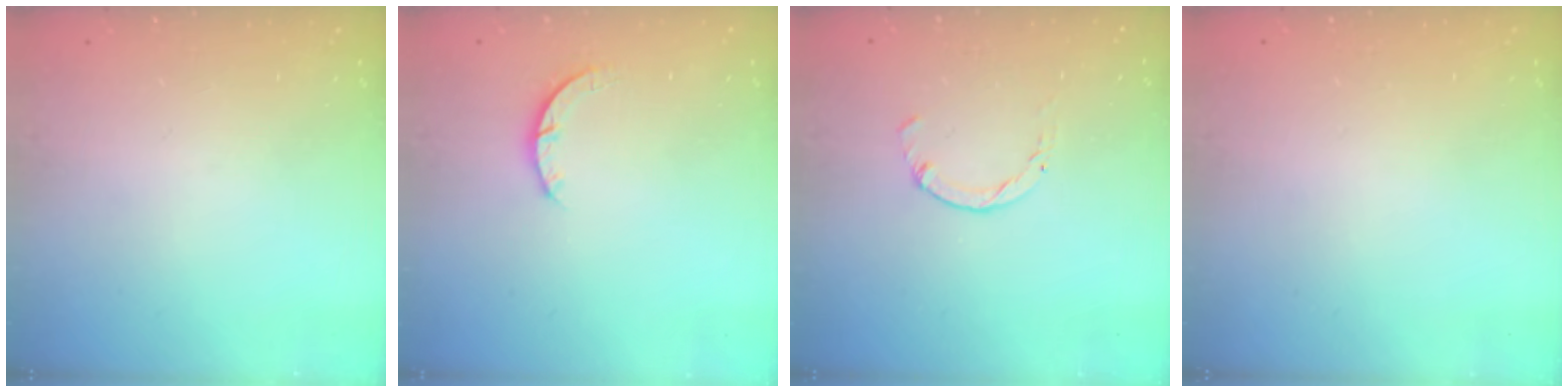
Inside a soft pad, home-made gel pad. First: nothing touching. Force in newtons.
{"total": 2.9, "press": 2.9, "slide": 0.4}
{"total": 0.0}
{"total": 2.6, "press": 2.6, "slide": 0.2}